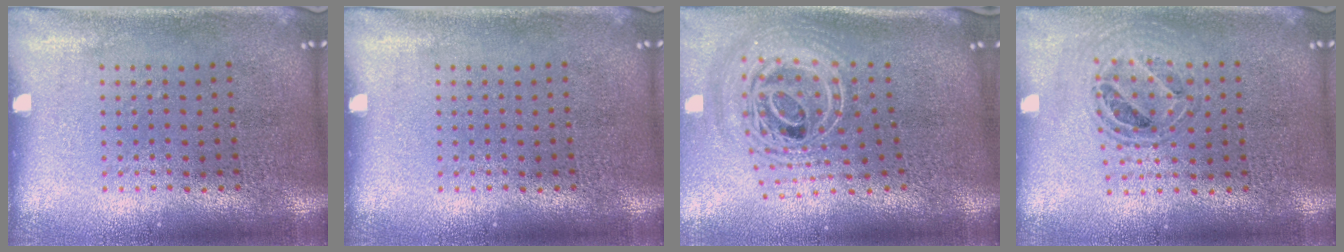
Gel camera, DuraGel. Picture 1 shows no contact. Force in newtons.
{"total": 0.0}
{"total": 2.8, "press": 2.0, "slide": 1.9}
{"total": 0.7, "press": 0.6, "slide": 0.2}